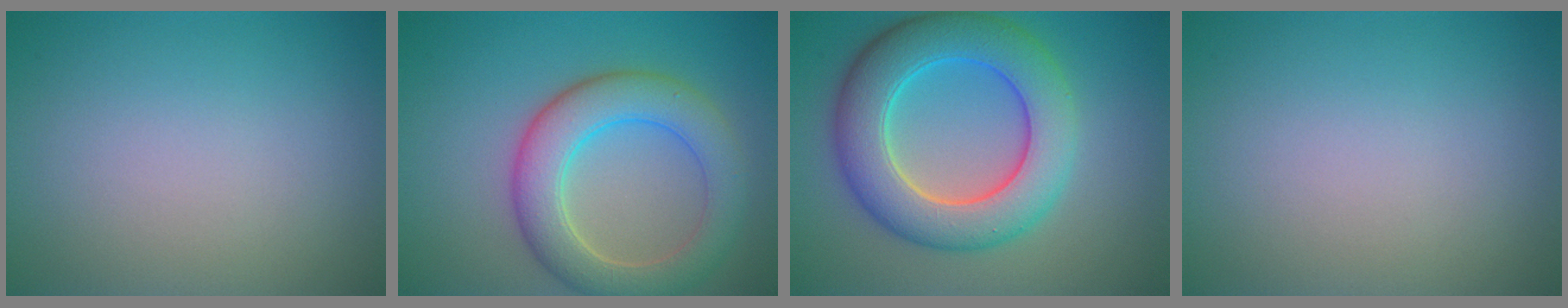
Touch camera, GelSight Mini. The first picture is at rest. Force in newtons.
{"total": 6.5, "press": 6.5, "slide": 0.7}
{"total": 8.9, "press": 8.9, "slide": 0.5}
{"total": 0.0}